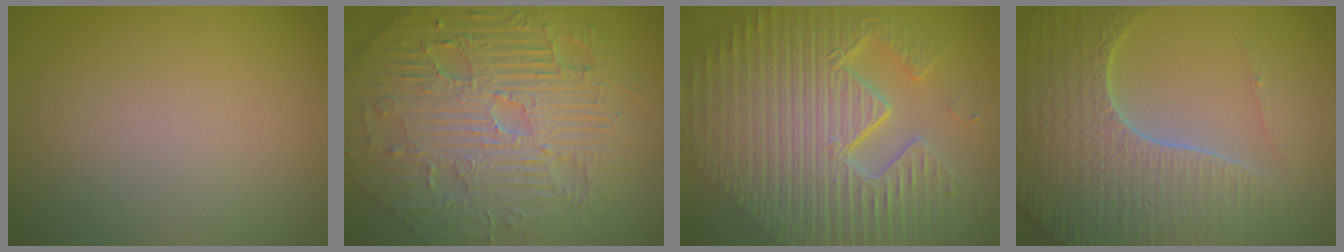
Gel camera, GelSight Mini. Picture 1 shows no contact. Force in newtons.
{"total": 11.7, "press": 7.5, "slide": 9.0}
{"total": 11.4, "press": 7.4, "slide": 8.7}
{"total": 7.1, "press": 6.9, "slide": 1.8}